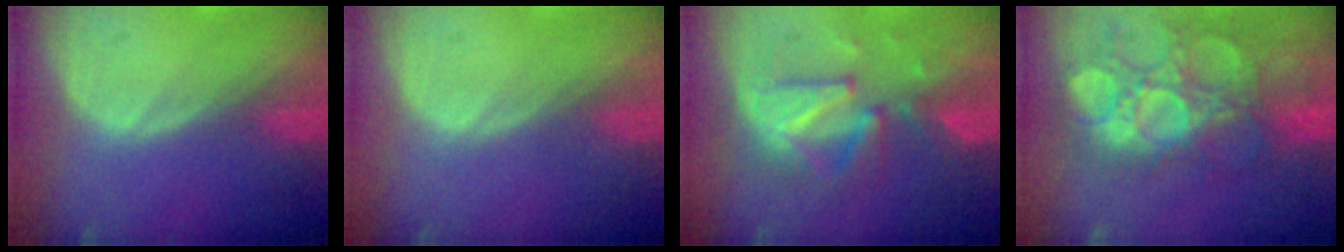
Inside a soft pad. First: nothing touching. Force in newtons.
{"total": 0.5, "press": 0.1, "slide": 0.5}
{"total": 8.2, "press": 8.2, "slide": 0.4}
{"total": 11.2, "press": 10.8, "slide": 3.1}